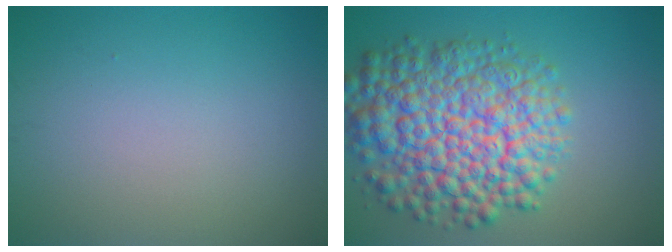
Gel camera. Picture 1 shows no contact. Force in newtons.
{"total": 11.1, "press": 11.1, "slide": 0.3}